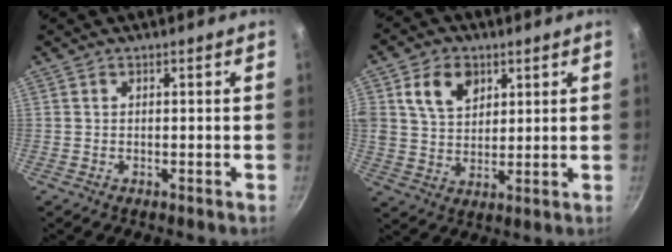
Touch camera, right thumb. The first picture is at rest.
{"total": 9.4, "force": [3.9, 6.7, 5.3], "torque": [-0.075, -0.010, 0.068]}